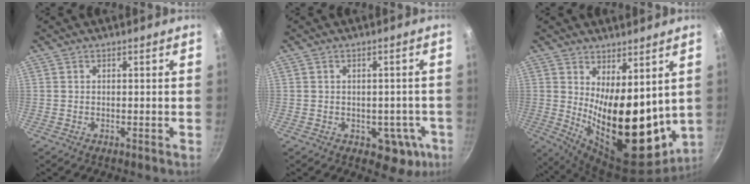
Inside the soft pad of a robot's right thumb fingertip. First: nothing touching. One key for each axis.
{"total": 7.2, "fx": -2.2, "fy": 5.1, "fz": 4.6, "tx": -0.011, "ty": 0.028, "tz": -0.012}
{"total": 19.2, "fx": 2.7, "fy": 9.2, "fz": 16.6, "tx": -0.209, "ty": -0.056, "tz": 0.065}